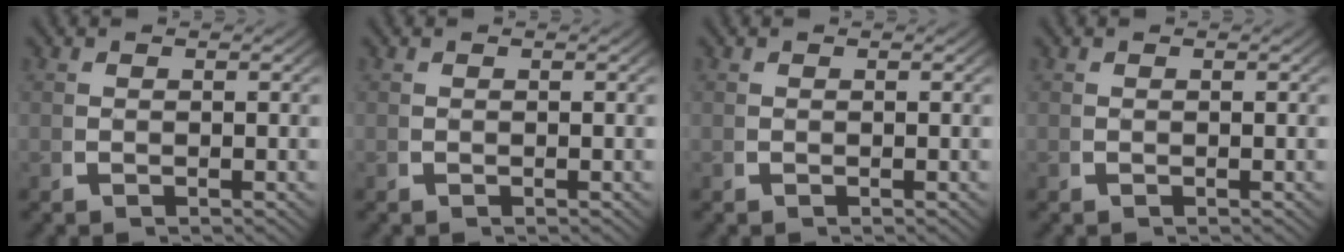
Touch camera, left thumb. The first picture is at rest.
{"total": 0.0}
{"total": 0.0}
{"total": 0.0}